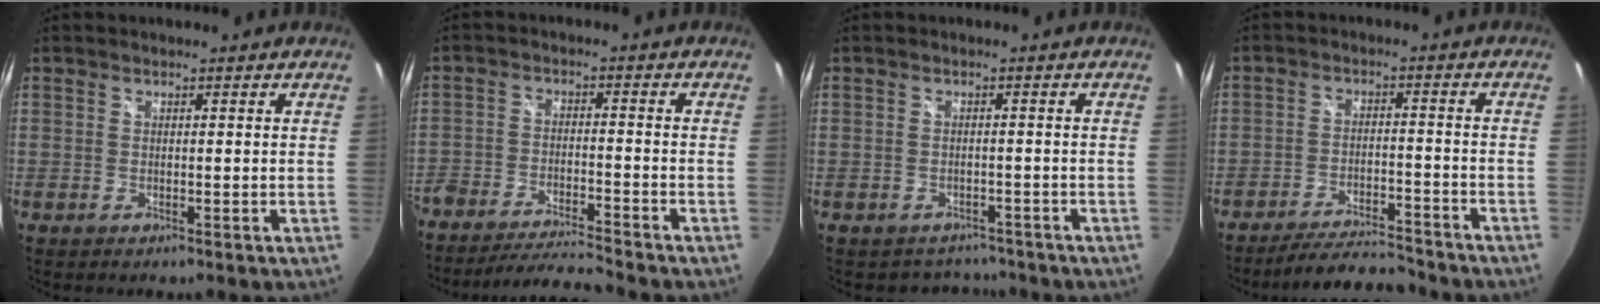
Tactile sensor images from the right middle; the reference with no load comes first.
{"total": 11.9, "force": [-11.0, 0.9, 4.5], "torque": [-0.111, -0.012, -0.193]}
{"total": 4.4, "force": [-3.7, 2.4, 0.1], "torque": [-0.006, 0.004, -0.051]}
{"total": 9.7, "force": [-9.2, 1.1, 2.9], "torque": [-0.073, 0.006, -0.141]}